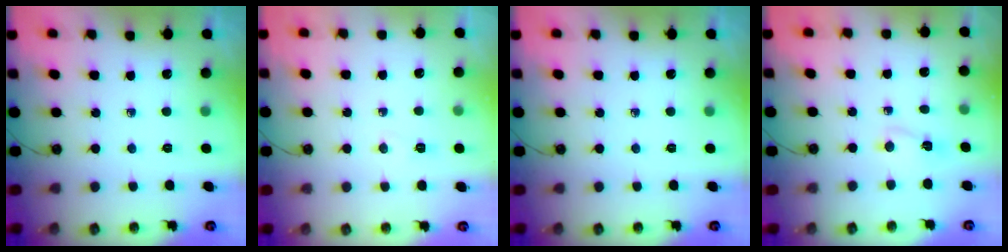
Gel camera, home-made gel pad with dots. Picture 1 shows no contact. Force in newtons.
{"total": 3.9, "press": 3.9, "slide": 0.6}
{"total": 0.0}
{"total": 2.6, "press": 2.6, "slide": 0.6}